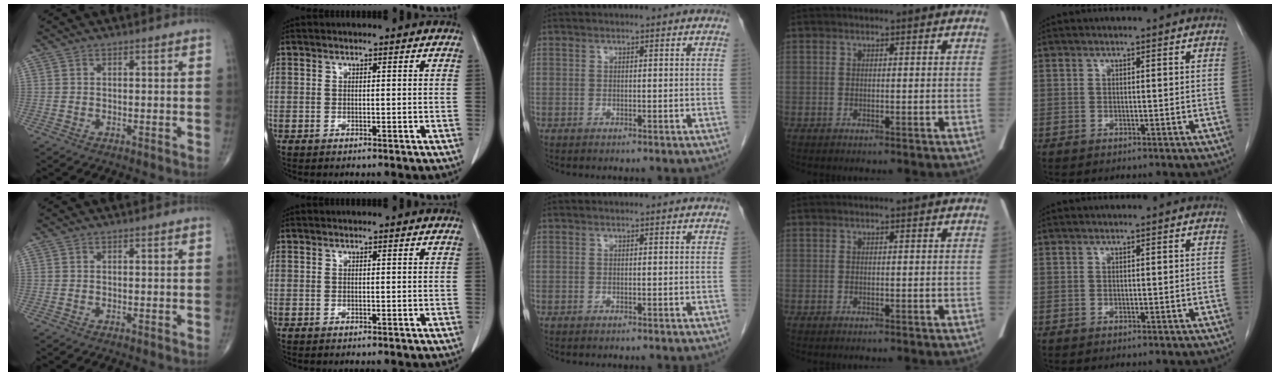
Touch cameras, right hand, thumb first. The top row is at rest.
{}